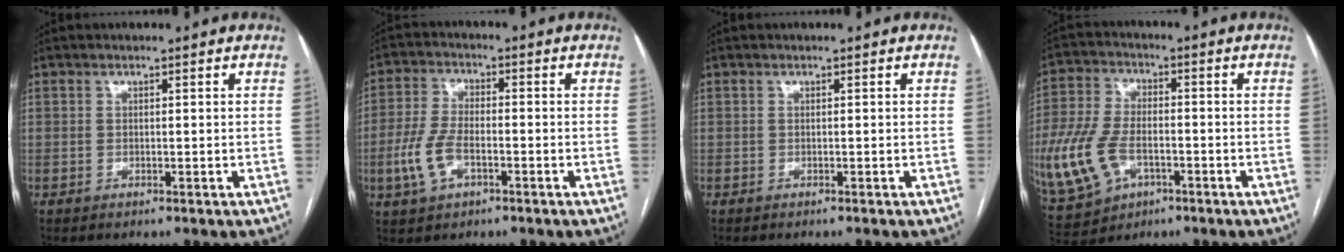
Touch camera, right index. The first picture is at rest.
{"total": 6.4, "force": [-2.1, 3.1, 5.2], "torque": [-0.122, 0.004, -0.039]}
{"total": 0.0}
{"total": 13.3, "force": [-4.0, 8.3, 9.6], "torque": [-0.231, 0.002, -0.066]}